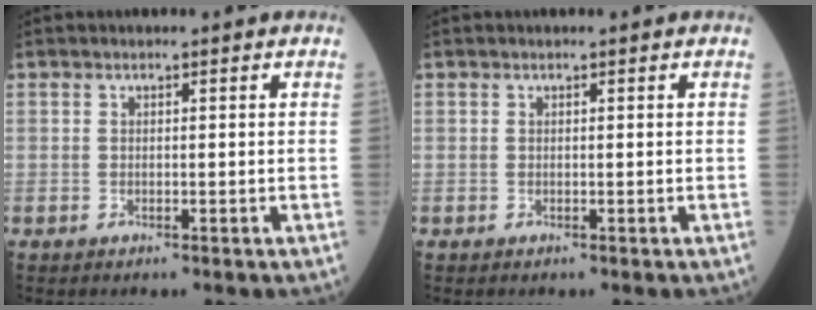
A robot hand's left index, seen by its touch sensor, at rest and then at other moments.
{"total": 0.0}